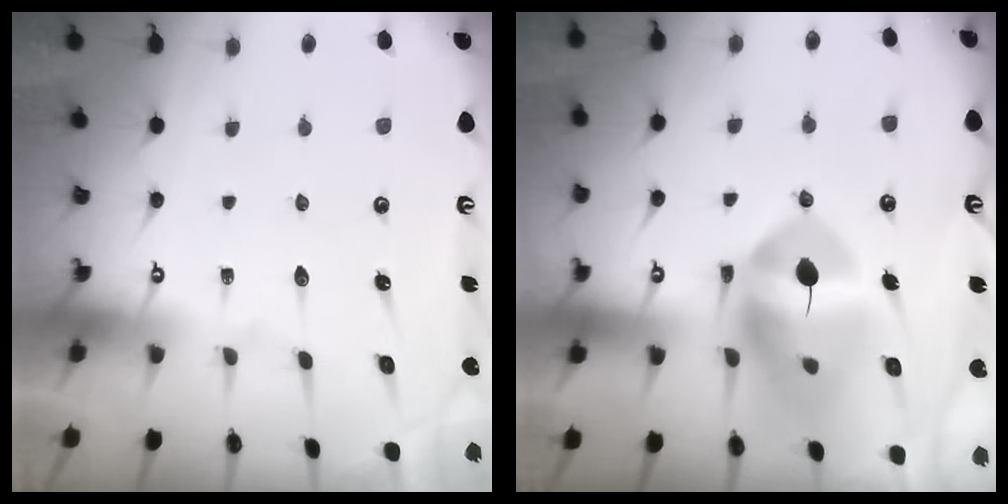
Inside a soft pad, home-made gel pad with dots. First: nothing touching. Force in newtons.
{"total": 14.7, "press": 14.5, "slide": 2.1}